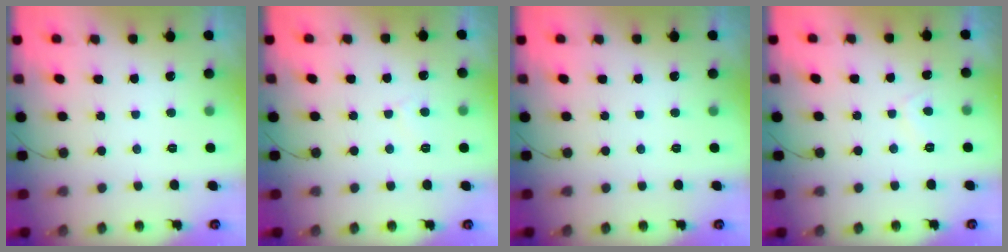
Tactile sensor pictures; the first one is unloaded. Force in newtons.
{"total": 2.3, "press": 2.3, "slide": 0.2}
{"total": 0.0}
{"total": 2.4, "press": 2.3, "slide": 0.5}